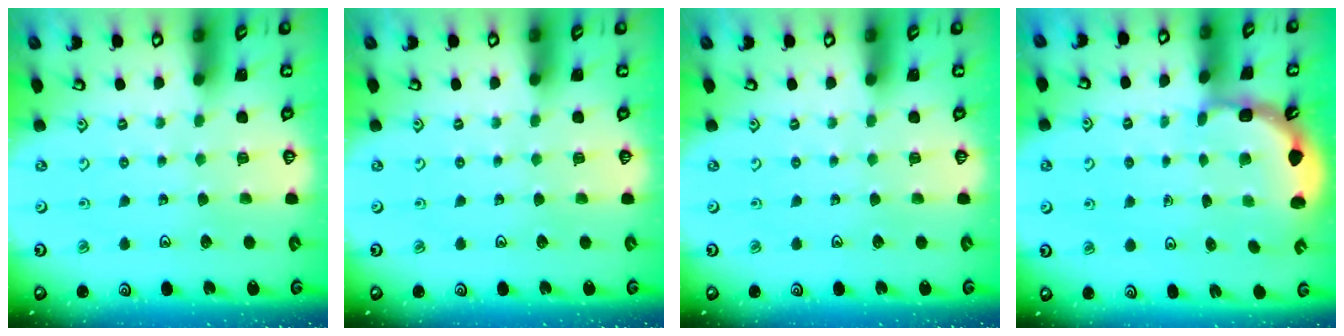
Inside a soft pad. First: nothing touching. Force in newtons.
{"total": 0.0}
{"total": 0.0}
{"total": 2.1, "press": 1.9, "slide": 0.9}